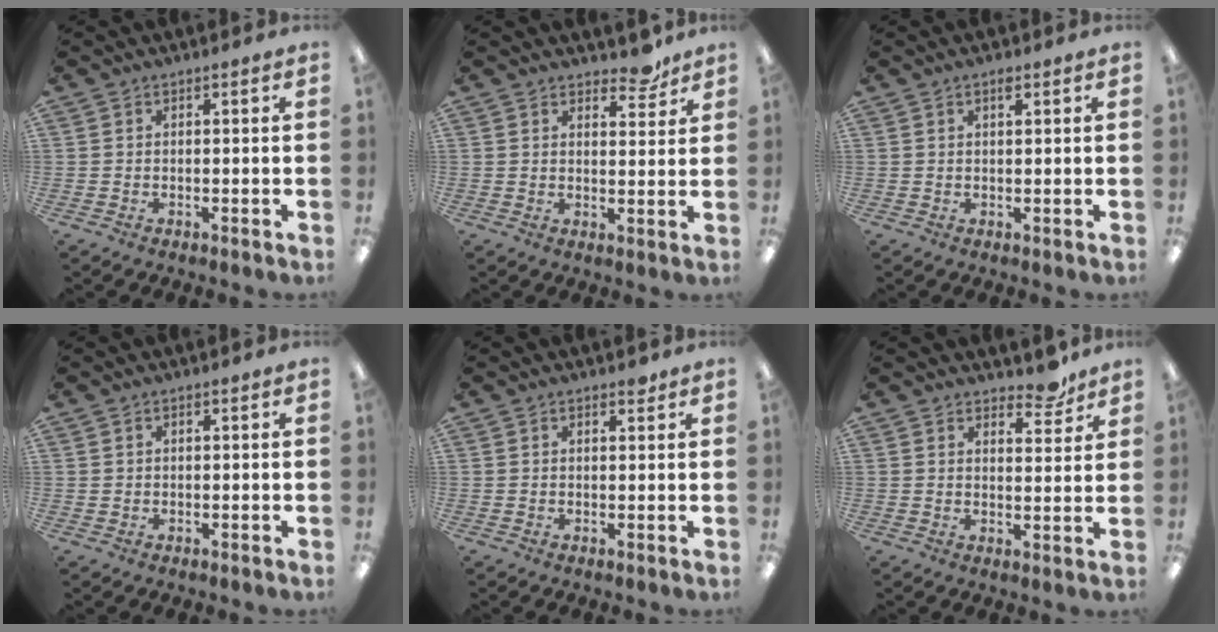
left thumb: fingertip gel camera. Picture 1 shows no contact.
{"total": 5.9, "force": [4.8, 2.4, 2.4], "torque": [-0.009, -0.033, 0.079]}
{"total": 1.6, "force": [1.0, 0.6, 1.0], "torque": [-0.015, -0.001, 0.016]}
{"total": 0.7, "force": [0.3, 0.6, 0.0], "torque": [0.001, 0.005, 0.005]}
{"total": 1.5, "force": [1.2, 0.6, 0.7], "torque": [0.001, -0.006, 0.018]}
{"total": 6.3, "force": [5.2, 2.5, 2.6], "torque": [-0.015, -0.036, 0.087]}